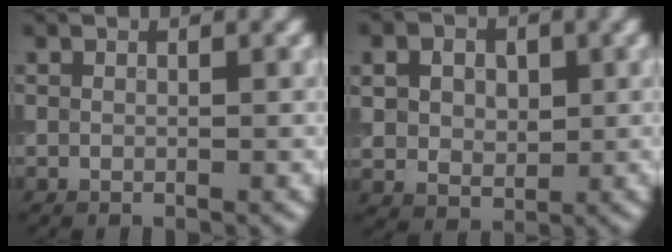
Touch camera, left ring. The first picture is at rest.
{"total": 5.0, "force": [1.3, 3.8, 2.9], "torque": [-0.068, 0.013, 0.015]}